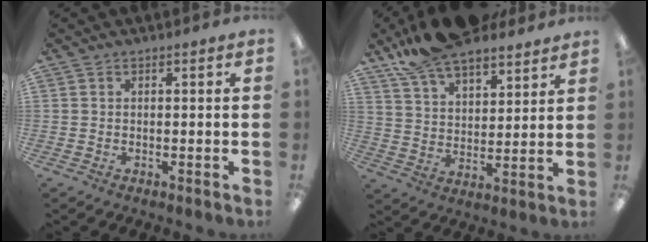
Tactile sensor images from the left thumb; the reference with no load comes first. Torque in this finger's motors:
{"motor_torque": [1.78, -0.02, 1.36, -1.41, 0.41]}